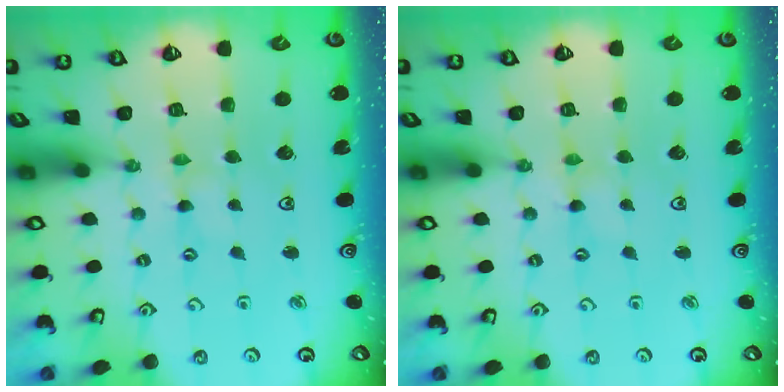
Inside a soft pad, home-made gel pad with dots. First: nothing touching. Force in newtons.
{"total": 0.9, "press": 0.9, "slide": 0.1}